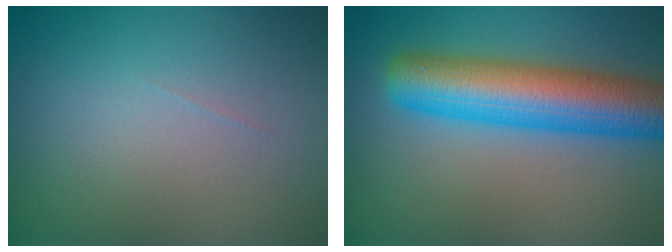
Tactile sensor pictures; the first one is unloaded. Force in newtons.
{"total": 8.9, "press": 8.9, "slide": 0.2}